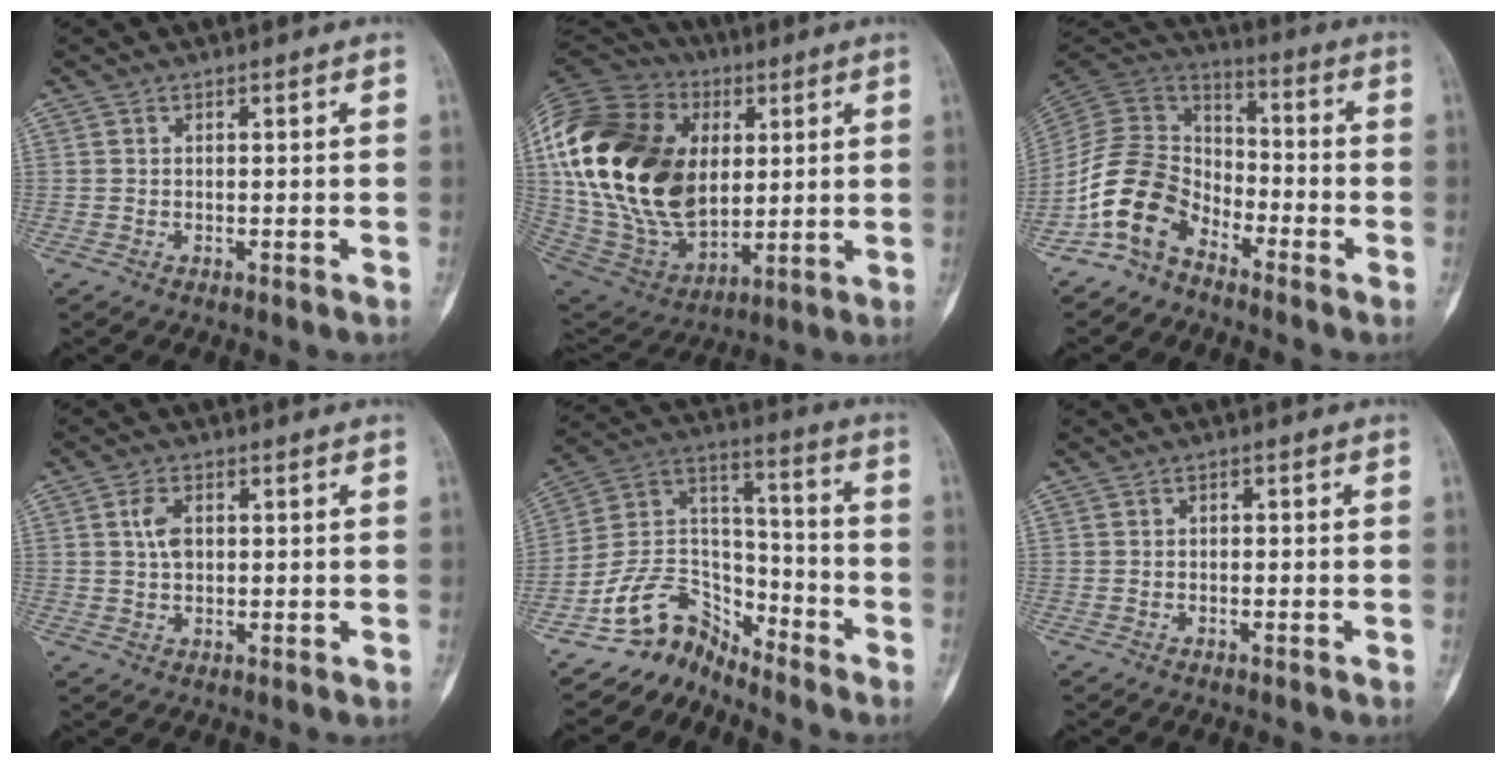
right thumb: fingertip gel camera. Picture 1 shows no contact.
{"total": 33.1, "force": [5.0, 22.1, 24.2], "torque": [-0.485, -0.001, 0.103]}
{"total": 12.1, "force": [-7.6, 7.9, 5.3], "torque": [-0.088, 0.077, -0.165]}
{"total": 3.8, "force": [0.9, 2.5, 2.7], "torque": [-0.045, 0.001, 0.015]}
{"total": 11.0, "force": [-9.4, 5.7, 1.2], "torque": [0.001, 0.121, -0.187]}
{"total": 0.6, "force": [-0.1, 0.5, 0.3], "torque": [-0.001, 0.003, -0.005]}